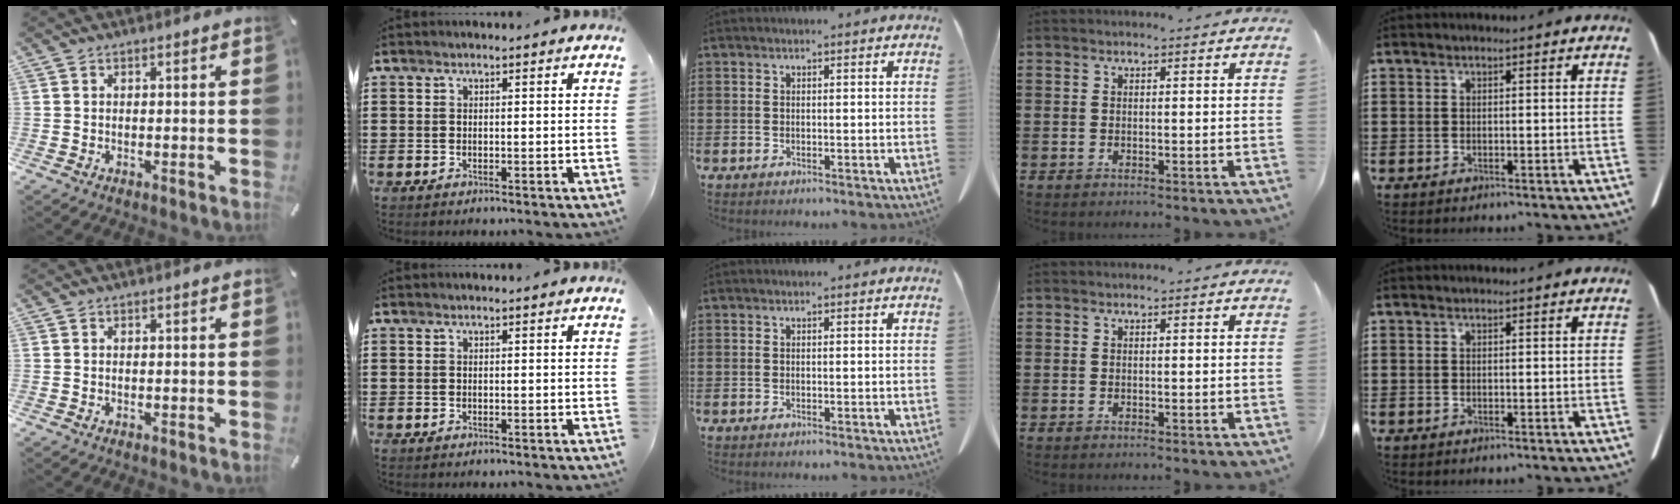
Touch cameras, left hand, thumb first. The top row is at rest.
{}